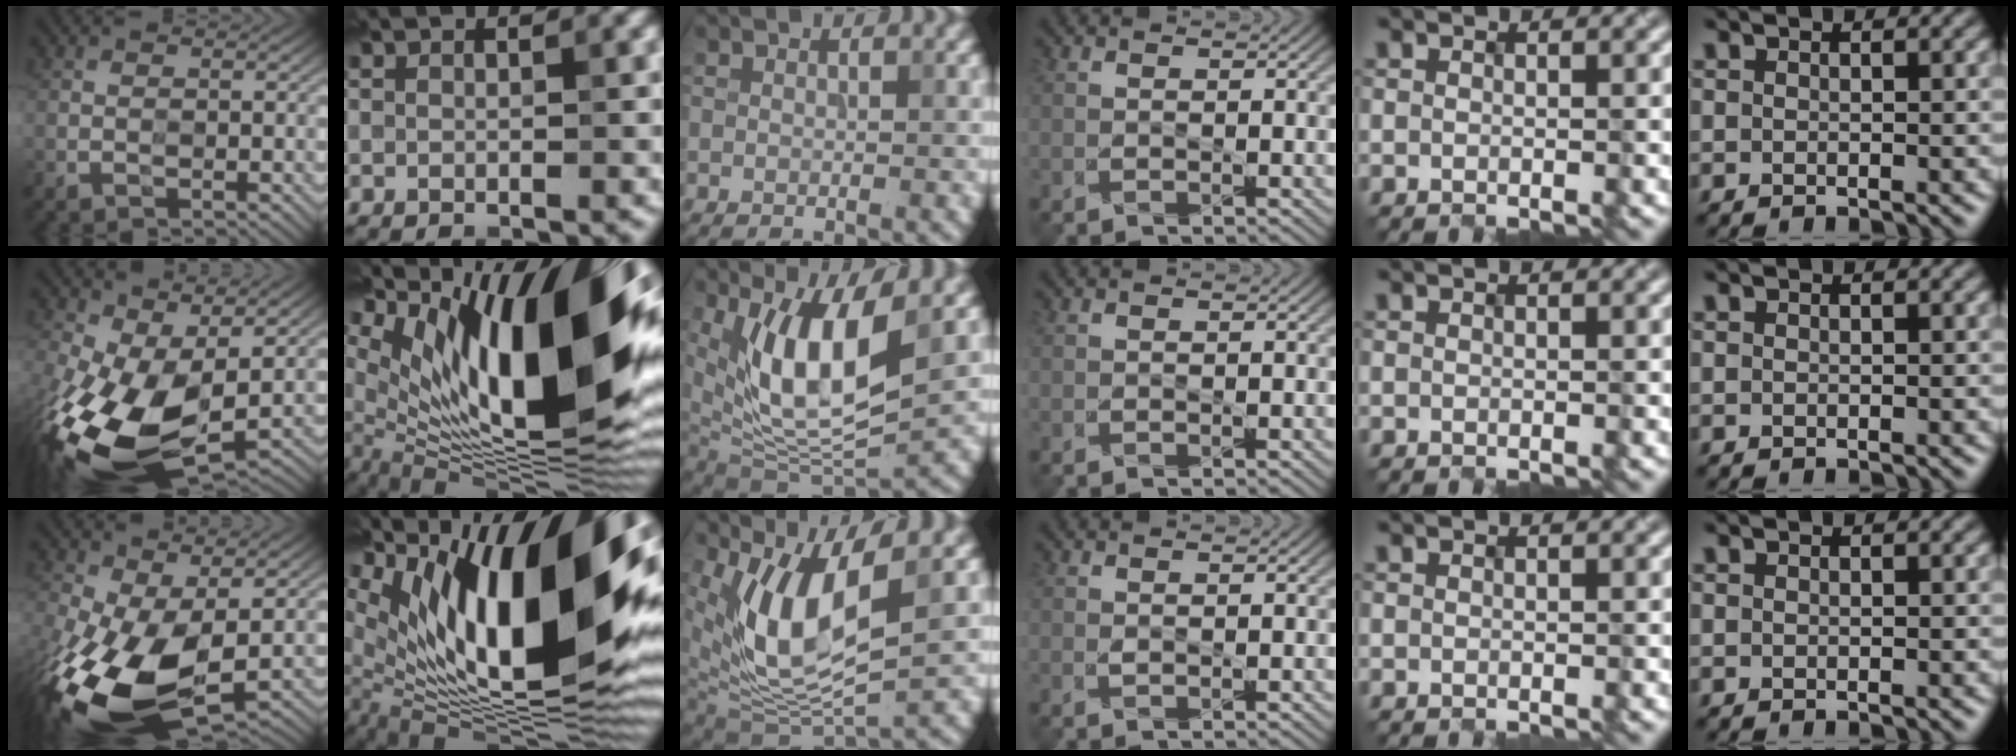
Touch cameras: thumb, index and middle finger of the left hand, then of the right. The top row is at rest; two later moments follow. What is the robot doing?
{"motion": "extract", "object": "ethernet cable"}